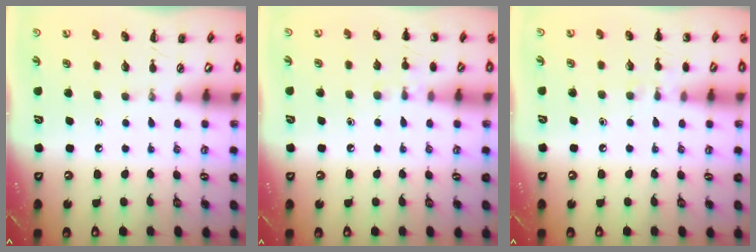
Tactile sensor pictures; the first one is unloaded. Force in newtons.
{"total": 6.1, "press": 5.8, "slide": 1.9}
{"total": 5.6, "press": 5.3, "slide": 1.8}